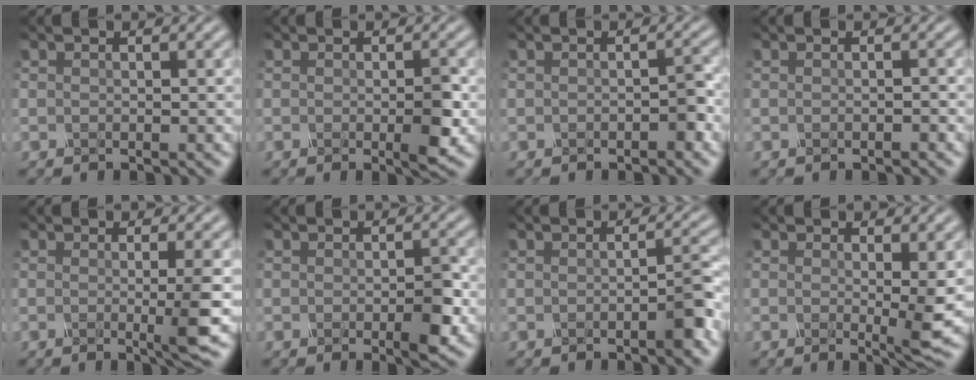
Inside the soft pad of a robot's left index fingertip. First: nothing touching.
{"total": 2.4, "force": [-0.9, 0.2, 2.2], "torque": [-0.052, -0.005, -0.009]}
{"total": 1.2, "force": [-1.0, 0.0, 0.8], "torque": [-0.022, 0.005, -0.009]}
{"total": 1.1, "force": [-0.7, 0.3, 0.7], "torque": [-0.003, 0.011, -0.012]}
{"total": 3.6, "force": [-0.4, 0.4, 3.6], "torque": [-0.063, -0.009, -0.004]}
{"total": 2.6, "force": [-1.2, 0.4, 2.3], "torque": [-0.054, -0.004, -0.014]}
{"total": 2.5, "force": [-1.6, 0.1, 1.9], "torque": [-0.034, 0.004, -0.028]}
{"total": 3.4, "force": [-0.1, 0.4, 3.4], "torque": [-0.066, -0.011, 0.006]}